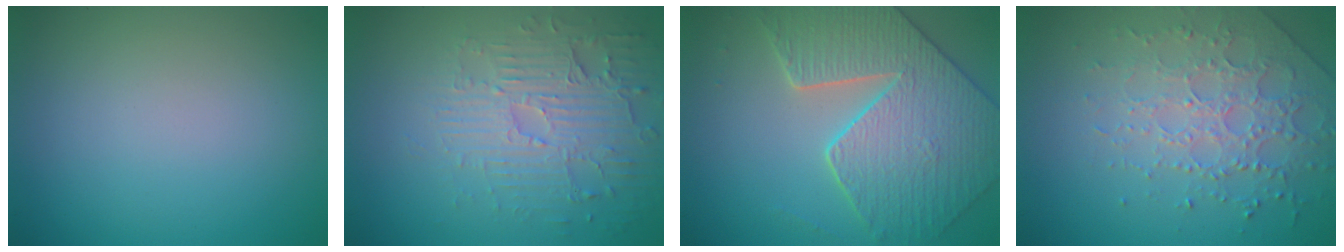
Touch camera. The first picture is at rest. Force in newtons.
{"total": 4.1, "press": 3.7, "slide": 1.7}
{"total": 6.0, "press": 5.4, "slide": 2.6}
{"total": 3.7, "press": 3.5, "slide": 1.1}